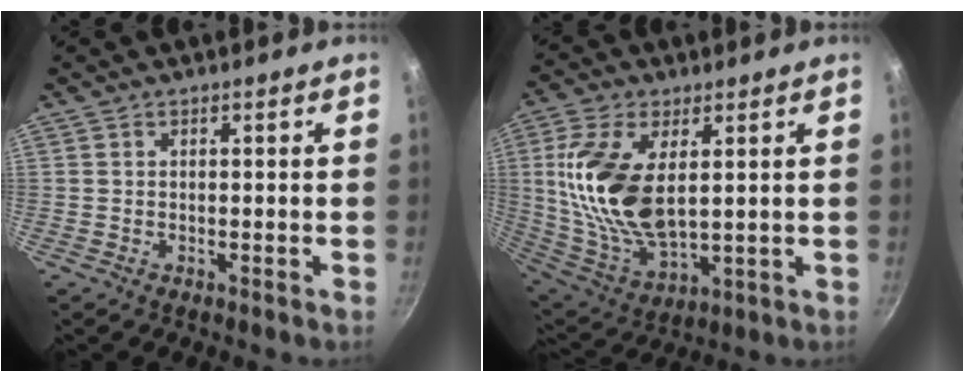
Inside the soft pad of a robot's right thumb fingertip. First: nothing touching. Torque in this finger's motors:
{"motor_torque": [1.38, 1.70, 2.10, 0.32, 0.63]}